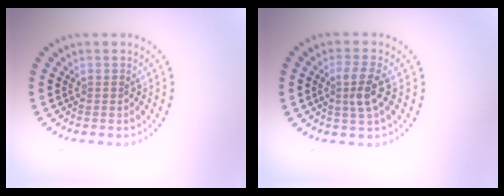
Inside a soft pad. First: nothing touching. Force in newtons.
{"total": 2.6, "press": 2.4, "slide": 1.2}